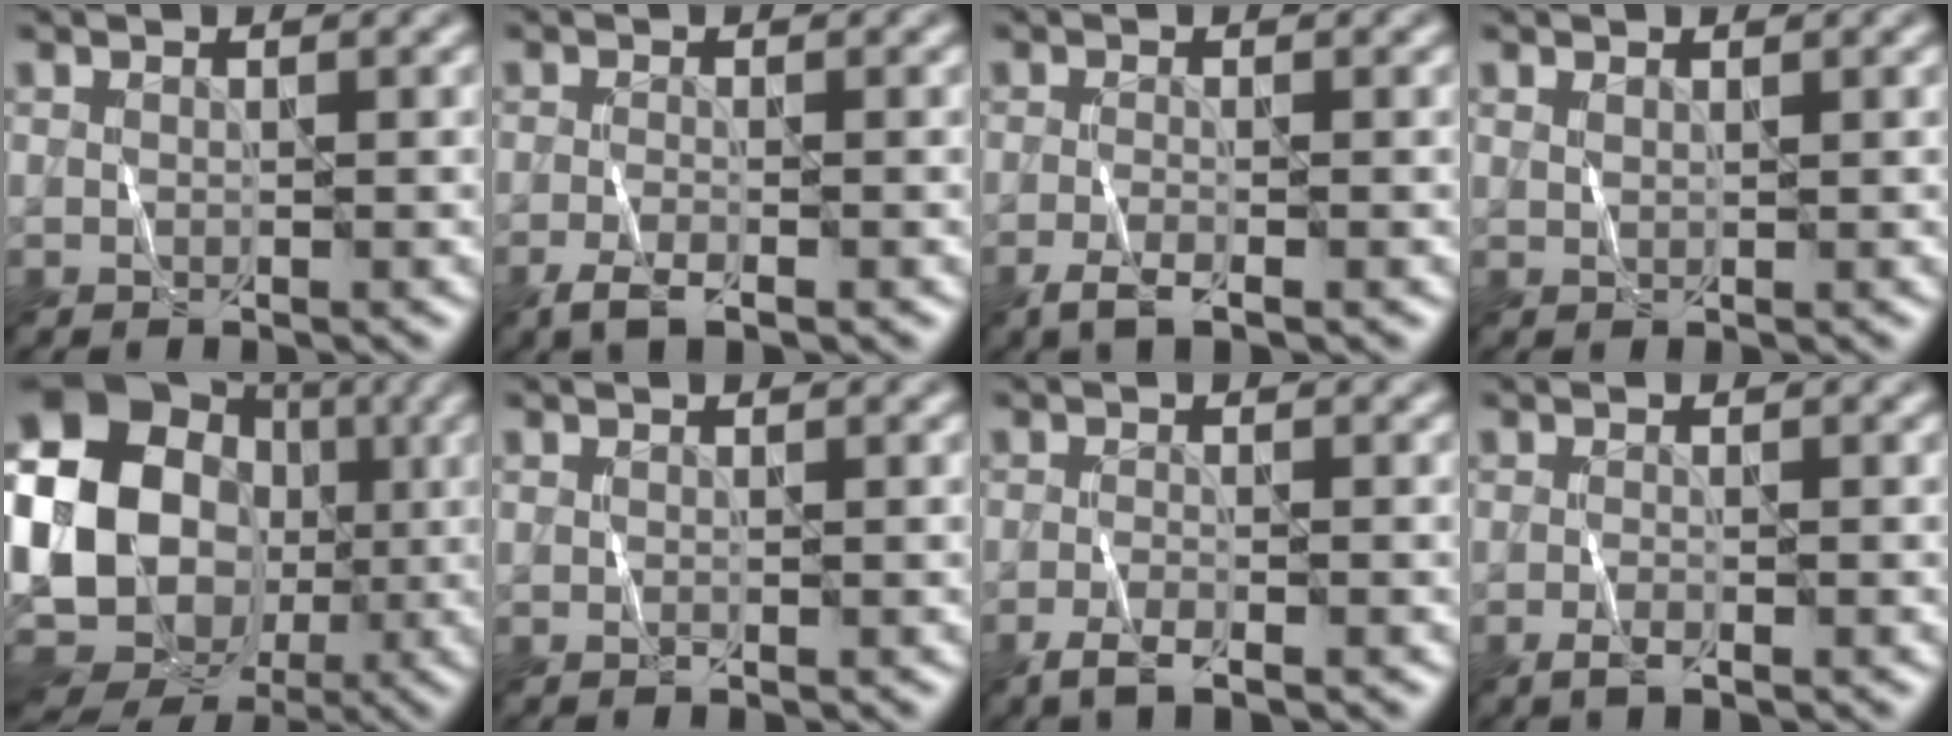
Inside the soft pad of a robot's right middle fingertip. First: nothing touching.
{"total": 2.6, "force": [-1.7, 0.7, 1.9], "torque": [-0.041, -0.005, -0.035]}
{"total": 2.3, "force": [-1.4, 0.5, 1.8], "torque": [-0.036, -0.003, -0.029]}
{"total": 0.6, "force": [0.5, 0.2, 0.2], "torque": [-0.006, 0.001, 0.011]}
{"total": 22.1, "force": [-1.7, 19.3, 10.6], "torque": [-0.215, 0.019, -0.067]}
{"total": 0.0}
{"total": 2.5, "force": [-1.7, 0.6, 1.8], "torque": [-0.036, -0.003, -0.035]}
{"total": 1.5, "force": [-0.9, 0.3, 1.1], "torque": [-0.020, 0.000, -0.017]}